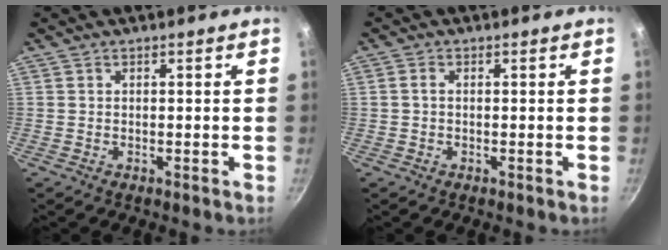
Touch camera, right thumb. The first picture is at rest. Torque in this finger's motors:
{"motor_torque": [-0.55, 0.21, 0.02, -0.15, 0.06]}